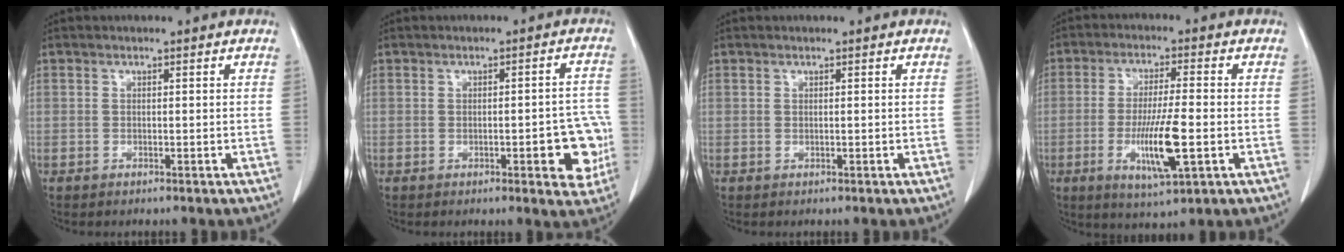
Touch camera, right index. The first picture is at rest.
{"total": 7.2, "force": [-2.1, 2.1, 6.5], "torque": [-0.061, 0.009, -0.023]}
{"total": 0.0}
{"total": 13.3, "force": [-3.8, 1.1, 12.7], "torque": [-0.244, -0.021, -0.068]}